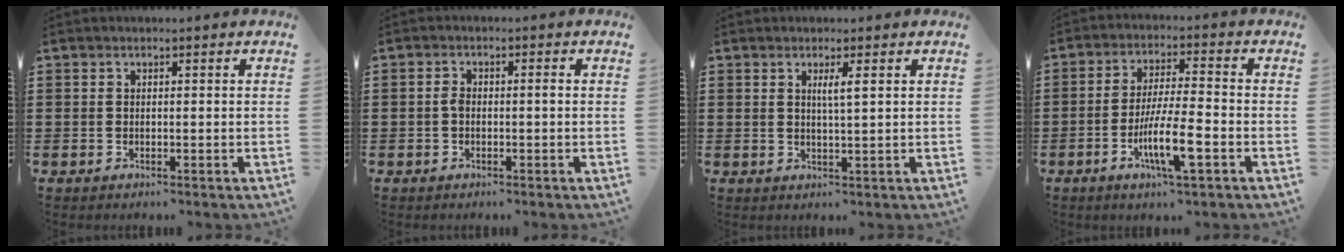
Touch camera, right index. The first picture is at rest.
{"total": 1.7, "force": [-0.2, 0.6, 1.6], "torque": [-0.030, 0.003, -0.006]}
{"total": 2.1, "force": [0.8, -0.1, 2.0], "torque": [-0.041, -0.002, 0.010]}
{"total": 8.7, "force": [-3.5, 1.3, 7.9], "torque": [-0.159, -0.014, -0.068]}